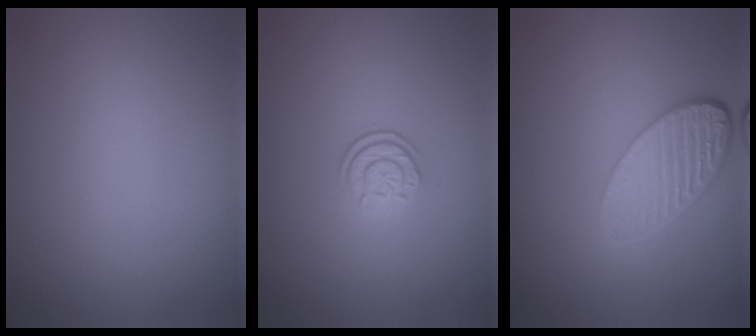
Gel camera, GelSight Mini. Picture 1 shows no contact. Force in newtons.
{"total": 2.3, "press": 1.7, "slide": 1.5}
{"total": 5.1, "press": 3.8, "slide": 3.4}